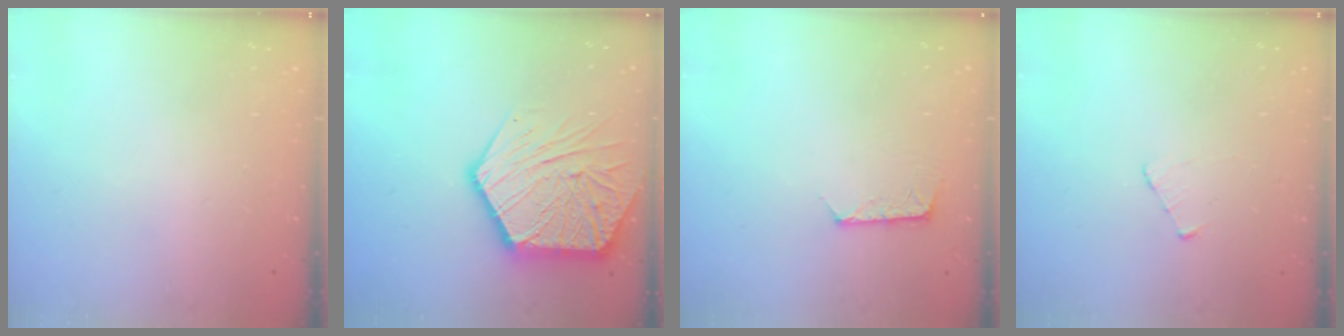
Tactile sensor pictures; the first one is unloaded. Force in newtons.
{"total": 19.8, "press": 19.7, "slide": 1.9}
{"total": 5.3, "press": 5.2, "slide": 0.6}
{"total": 2.5, "press": 2.5, "slide": 0.3}